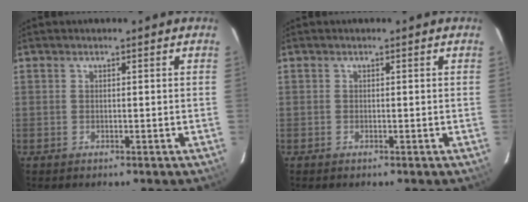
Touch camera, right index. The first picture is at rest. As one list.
[{"total": 0.0}]